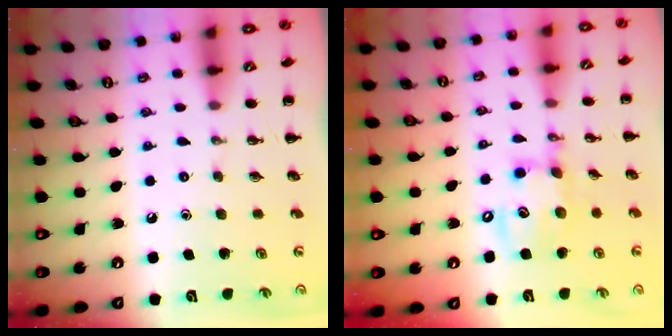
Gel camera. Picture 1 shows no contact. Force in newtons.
{"total": 13.0, "press": 12.8, "slide": 2.2}